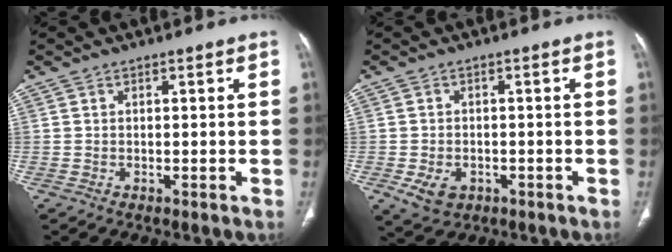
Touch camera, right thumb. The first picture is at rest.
{"total": 5.1, "force": [-1.9, 3.8, 2.9], "torque": [-0.047, 0.004, -0.021]}